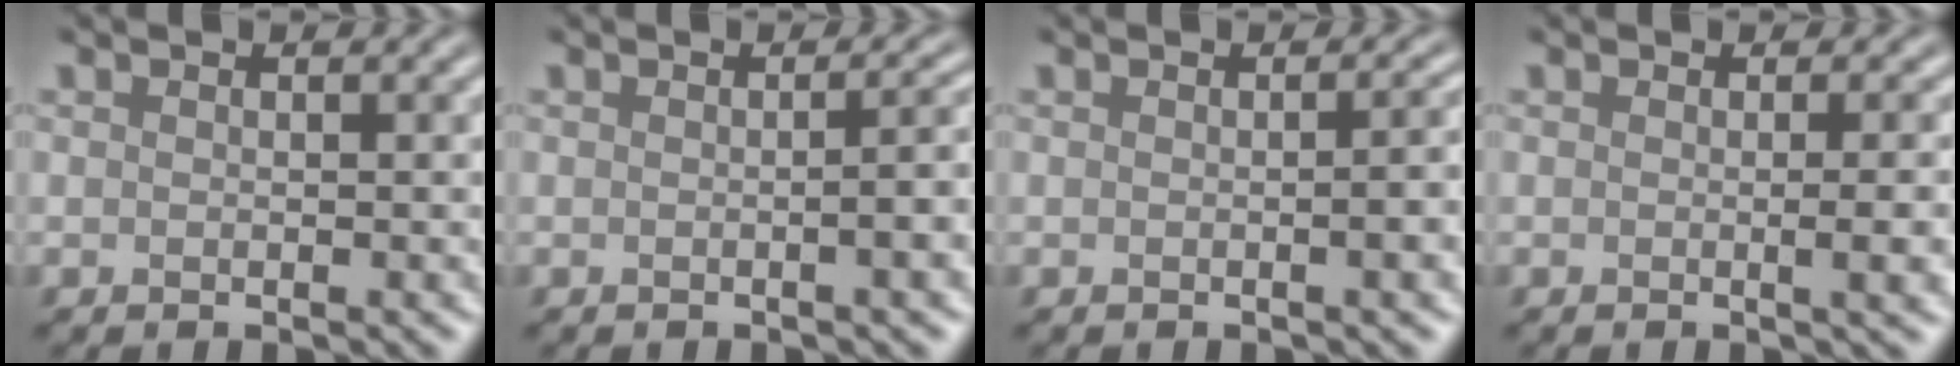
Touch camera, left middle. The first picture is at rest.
{"total": 3.6, "force": [-0.3, 1.3, 3.4], "torque": [-0.019, 0.015, -0.006]}
{"total": 3.9, "force": [-0.2, 1.5, 3.6], "torque": [-0.017, 0.014, -0.005]}
{"total": 3.4, "force": [-0.2, 1.1, 3.3], "torque": [-0.028, 0.003, -0.003]}